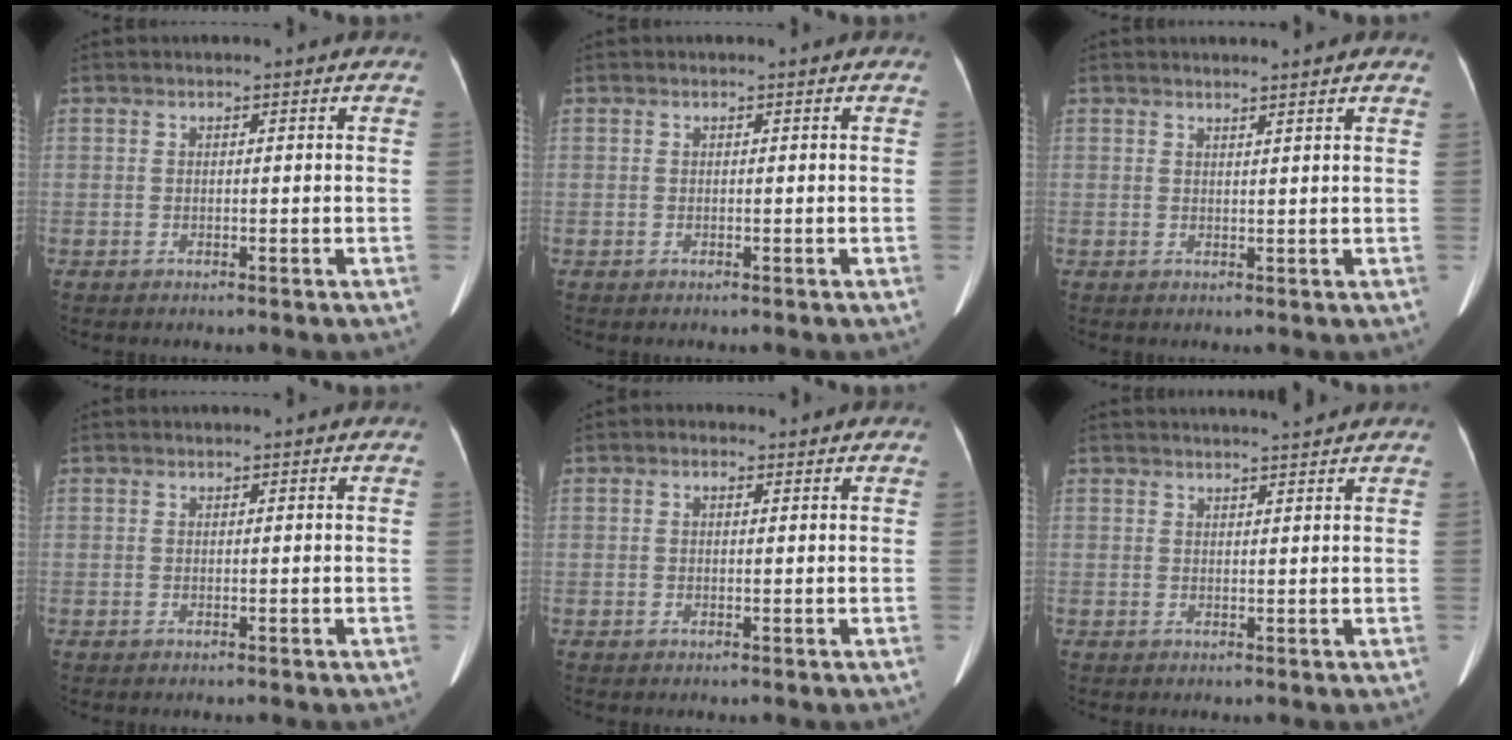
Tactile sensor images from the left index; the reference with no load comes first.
{"total": 0.0}
{"total": 1.7, "force": [1.4, -0.5, 0.7], "torque": [-0.027, -0.003, 0.023]}
{"total": 0.0}
{"total": 1.0, "force": [0.2, 0.7, 0.7], "torque": [-0.018, 0.006, 0.000]}
{"total": 2.8, "force": [2.6, -0.5, 0.8], "torque": [-0.011, 0.003, 0.038]}